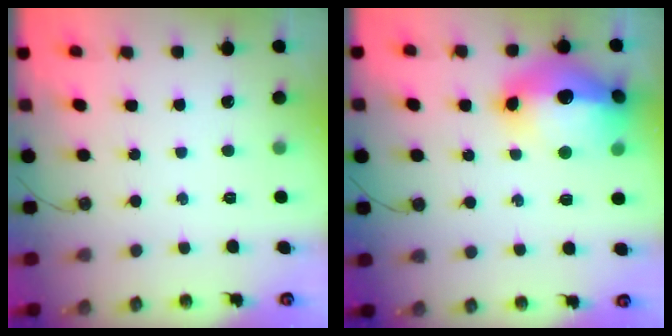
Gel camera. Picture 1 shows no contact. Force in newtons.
{"total": 24.8, "press": 21.5, "slide": 12.4}